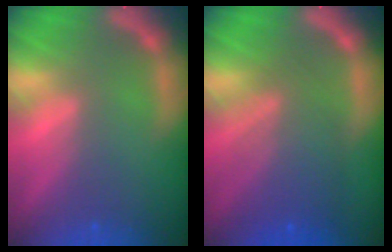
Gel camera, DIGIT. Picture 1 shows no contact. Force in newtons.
{"total": 7.1}